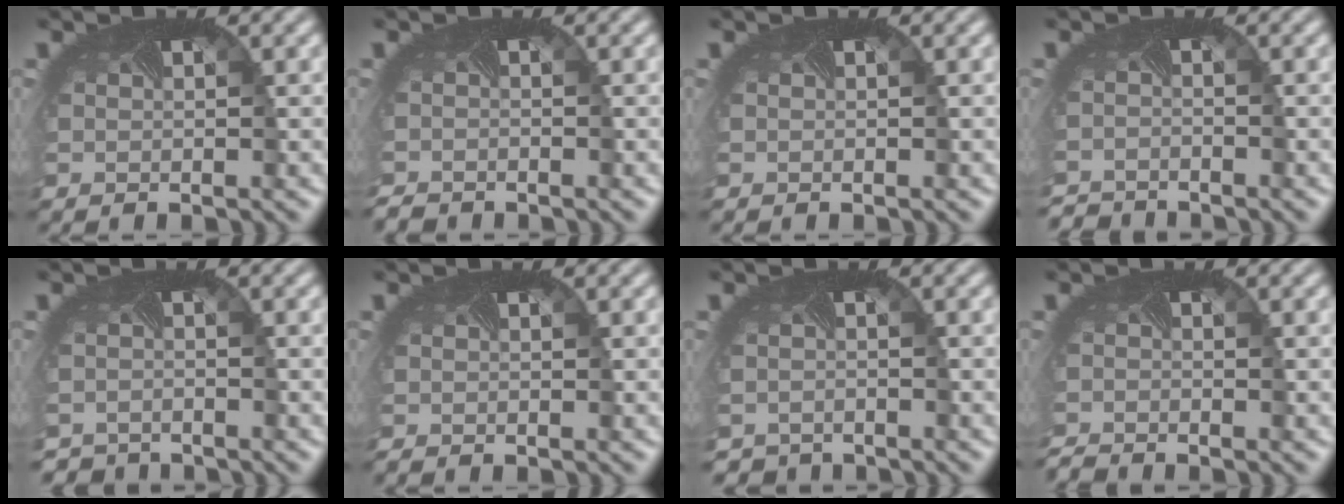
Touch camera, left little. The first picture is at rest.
{"total": 1.6, "force": [-1.6, 0.1, -0.4], "torque": [-0.001, -0.013, -0.030]}
{"total": 0.0}
{"total": 2.6, "force": [-2.5, -0.2, -0.6], "torque": [0.002, -0.018, -0.050]}
{"total": 2.6, "force": [-2.4, 0.2, -0.8], "torque": [0.010, -0.018, -0.043]}
{"total": 0.5, "force": [-0.5, -0.2, -0.1], "torque": [-0.003, -0.003, -0.007]}
{"total": 2.1, "force": [-1.9, 0.3, -0.7], "torque": [0.010, -0.016, -0.032]}
{"total": 2.0, "force": [-1.9, -0.4, -0.4], "torque": [-0.004, -0.018, -0.042]}